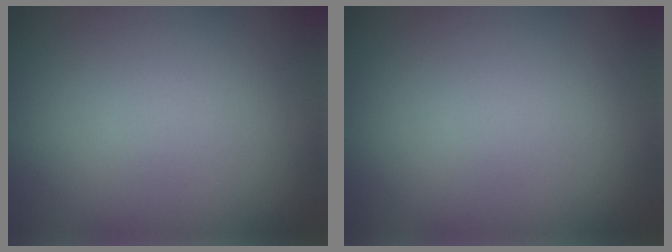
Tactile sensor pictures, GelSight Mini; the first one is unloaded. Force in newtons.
{"total": 0.0}